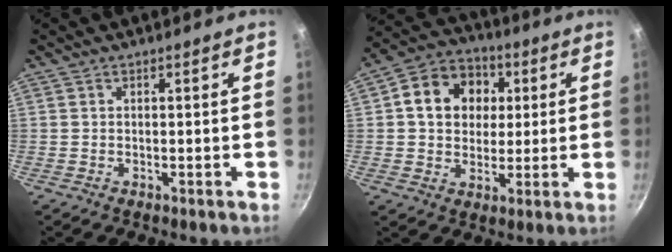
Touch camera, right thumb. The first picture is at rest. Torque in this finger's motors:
{"motor_torque": [-0.46, 0.77, 0.27, 0.04, 0.15]}